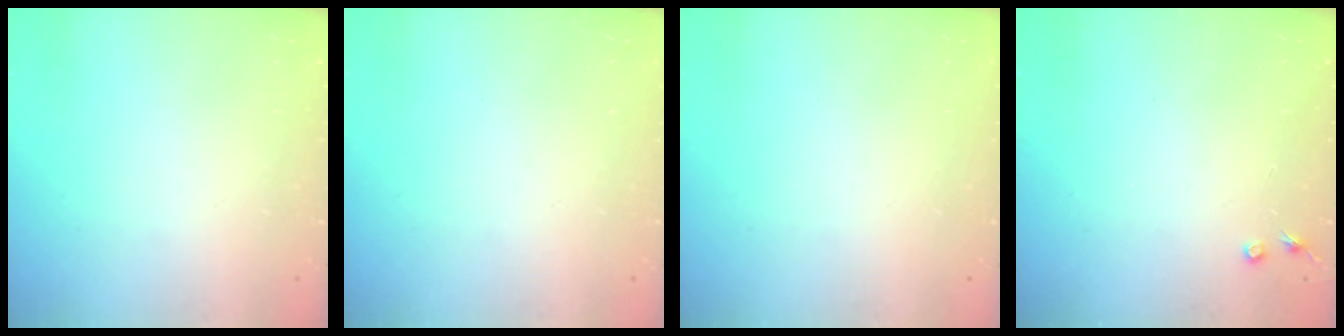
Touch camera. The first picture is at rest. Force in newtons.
{"total": 0.0}
{"total": 0.0}
{"total": 3.1, "press": 3.1, "slide": 0.6}